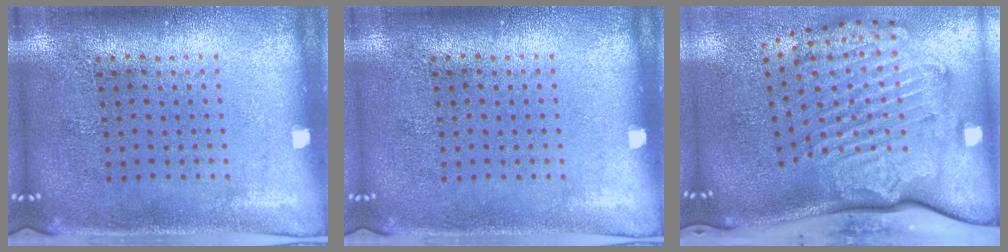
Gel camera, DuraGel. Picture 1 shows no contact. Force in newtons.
{"total": 0.0}
{"total": 3.5, "press": 2.4, "slide": 2.5}